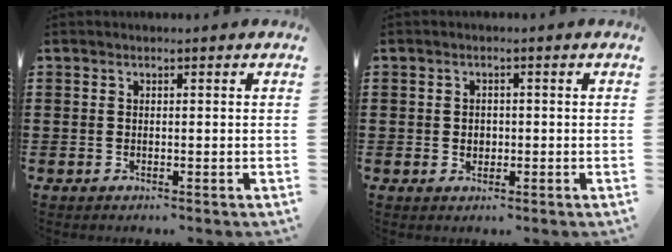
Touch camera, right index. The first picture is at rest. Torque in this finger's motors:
{"motor_torque": [0.49, -0.15, 0.01, 0.04]}